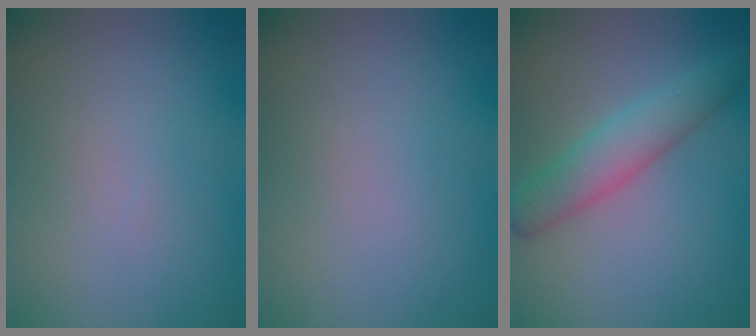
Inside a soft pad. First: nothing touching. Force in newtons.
{"total": 0.0}
{"total": 4.1, "press": 4.1, "slide": 0.2}